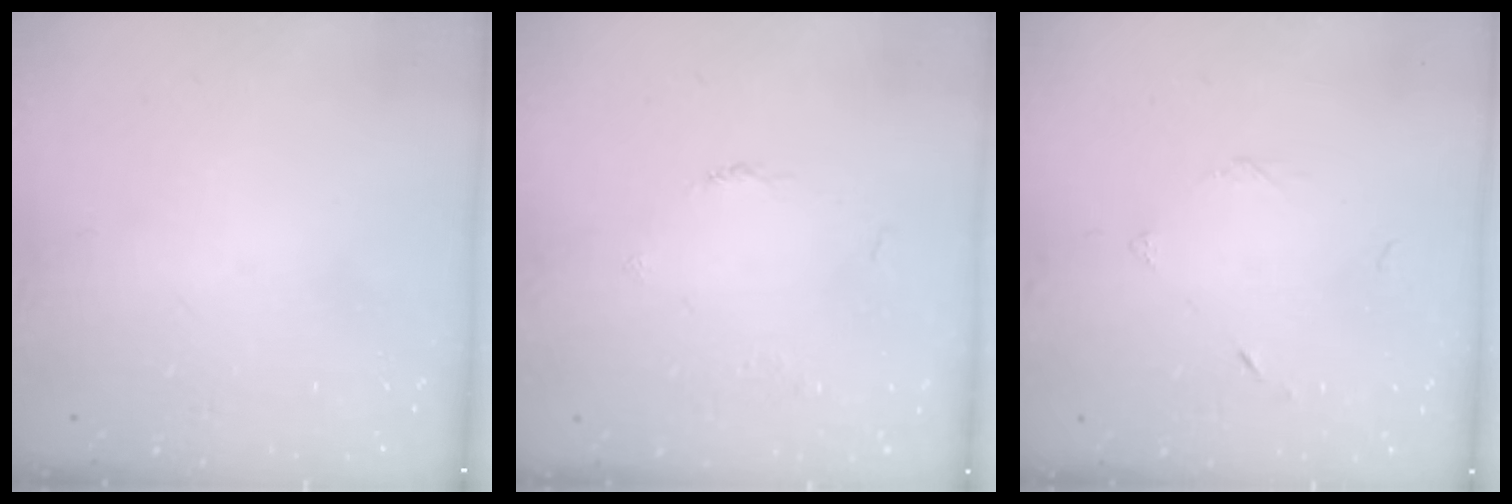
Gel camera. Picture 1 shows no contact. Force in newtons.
{"total": 2.5, "press": 2.5, "slide": 0.4}
{"total": 2.0, "press": 2.0, "slide": 0.2}